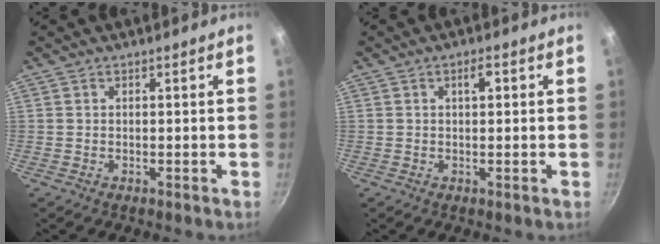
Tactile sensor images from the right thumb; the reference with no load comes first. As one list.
[{"total": 2.4, "force": [0.5, 0.8, 2.1], "torque": [-0.031, 0.002, 0.006]}]